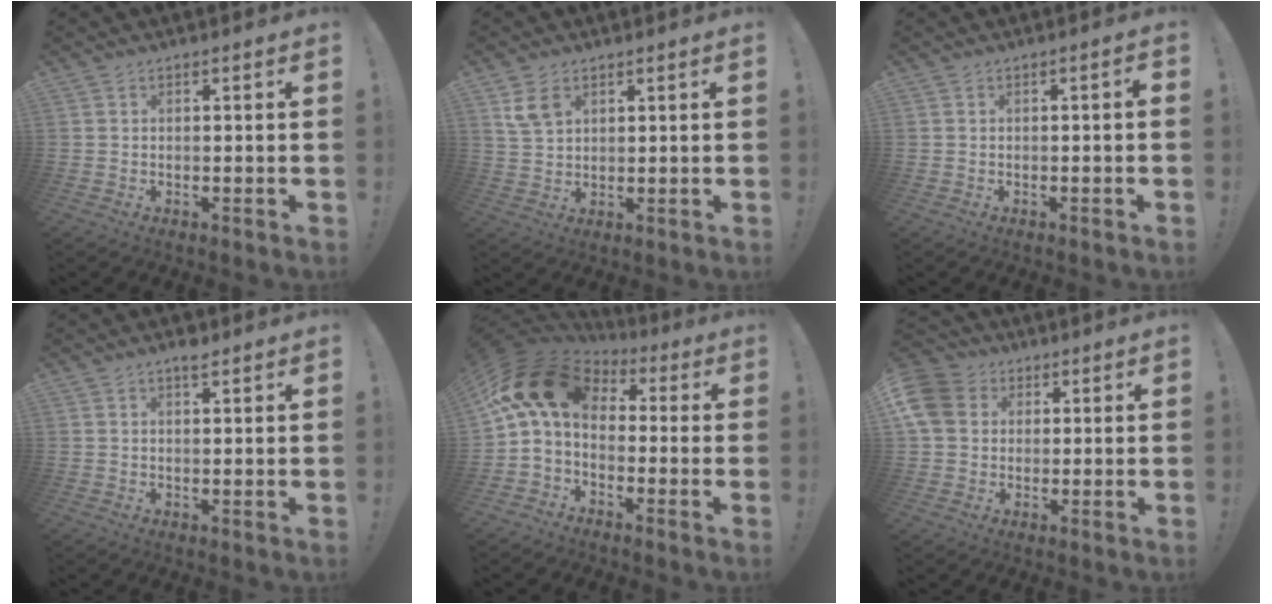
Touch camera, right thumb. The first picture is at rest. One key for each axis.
{"total": 6.2, "fx": 3.3, "fy": 4.1, "fz": 3.3, "tx": -0.049, "ty": -0.010, "tz": 0.064}
{"total": 1.3, "fx": -0.6, "fy": 0.0, "fz": 1.2, "tx": -0.025, "ty": 0.004, "tz": -0.010}
{"total": 2.3, "fx": 1.8, "fy": 0.2, "fz": 1.4, "tx": -0.017, "ty": -0.010, "tz": 0.028}
{"total": 16.3, "fx": 3.6, "fy": 9.8, "fz": 12.5, "tx": -0.230, "ty": 0.000, "tz": 0.070}
{"total": 11.5, "fx": 2.7, "fy": 9.8, "fz": 5.3, "tx": -0.086, "ty": 0.001, "tz": 0.057}